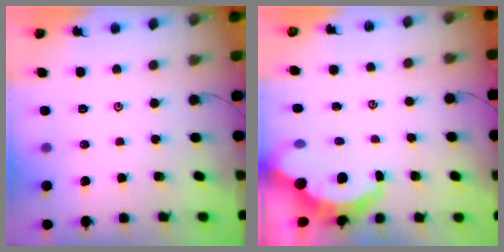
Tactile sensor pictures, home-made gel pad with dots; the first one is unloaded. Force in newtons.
{"total": 6.3, "press": 6.2, "slide": 0.8}